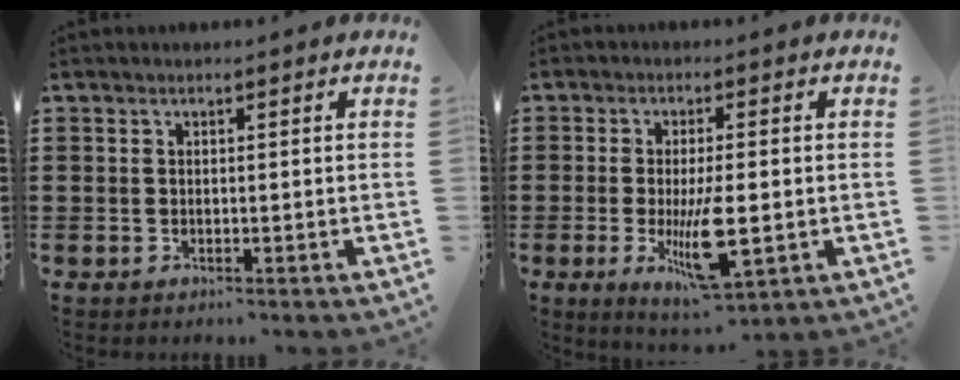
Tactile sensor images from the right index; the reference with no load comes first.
{"total": 9.0, "force": [-2.0, 2.5, 8.5], "torque": [-0.171, -0.018, -0.033]}